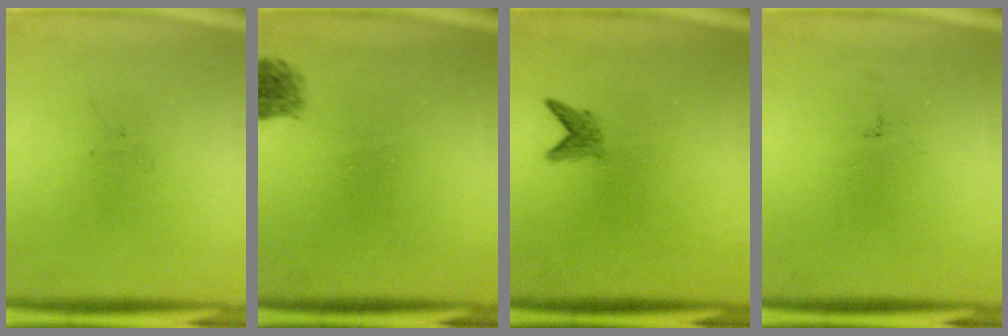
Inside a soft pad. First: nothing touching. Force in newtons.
{"total": 1.8}
{"total": 1.7}
{"total": 0.0}